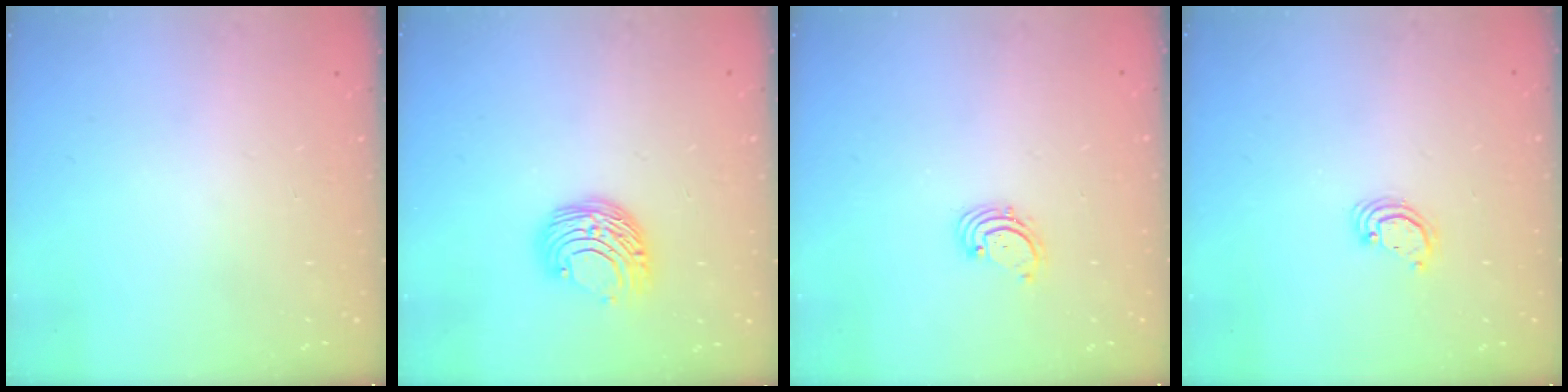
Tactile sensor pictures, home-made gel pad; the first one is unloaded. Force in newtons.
{"total": 8.7, "press": 8.6, "slide": 0.6}
{"total": 1.6, "press": 1.6, "slide": 0.2}
{"total": 2.7, "press": 2.7, "slide": 0.2}